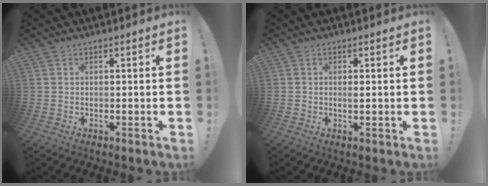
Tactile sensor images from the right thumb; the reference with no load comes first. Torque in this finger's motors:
{"motor_torque": [0.00, -0.19, -0.18, 0.23, -0.02]}